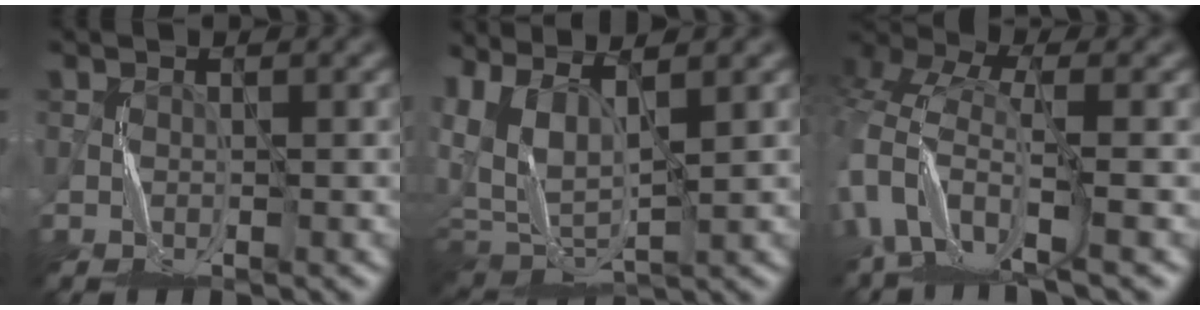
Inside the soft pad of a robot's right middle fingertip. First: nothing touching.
{"total": 6.9, "force": [1.9, 3.7, 5.5], "torque": [-0.135, 0.001, 0.039]}
{"total": 8.1, "force": [-3.2, 4.1, 6.2], "torque": [-0.144, -0.012, -0.068]}